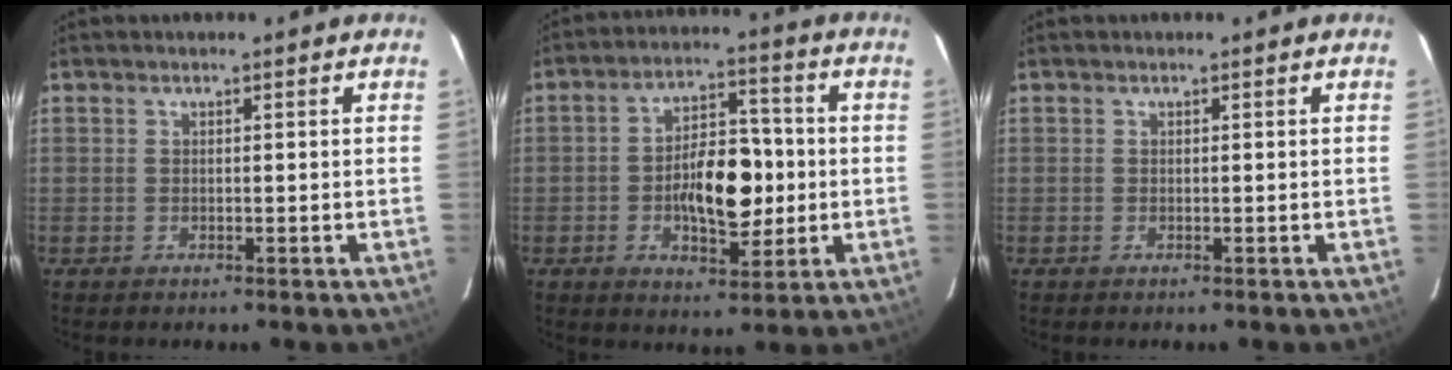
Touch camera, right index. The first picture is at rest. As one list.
[{"total": 12.1, "force": [-1.7, 6.1, 10.3], "torque": [-0.178, 0.014, -0.021]}, {"total": 0.0}]